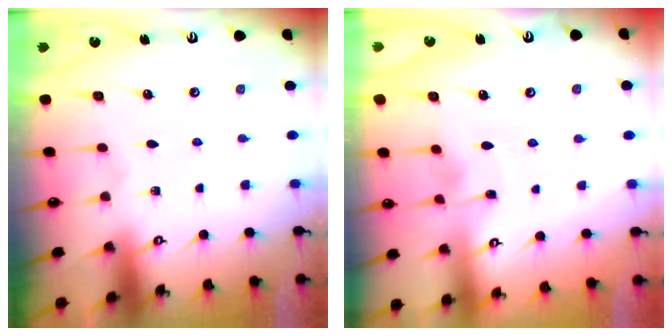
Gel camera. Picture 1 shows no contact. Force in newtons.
{"total": 3.3, "press": 3.3, "slide": 0.4}